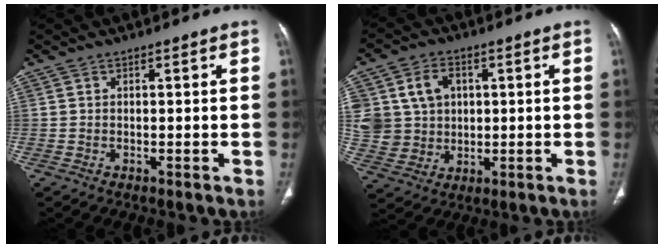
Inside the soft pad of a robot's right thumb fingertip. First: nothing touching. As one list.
[{"total": 13.3, "force": [2.7, 11.4, 6.3], "torque": [-0.106, 0.009, 0.068]}]